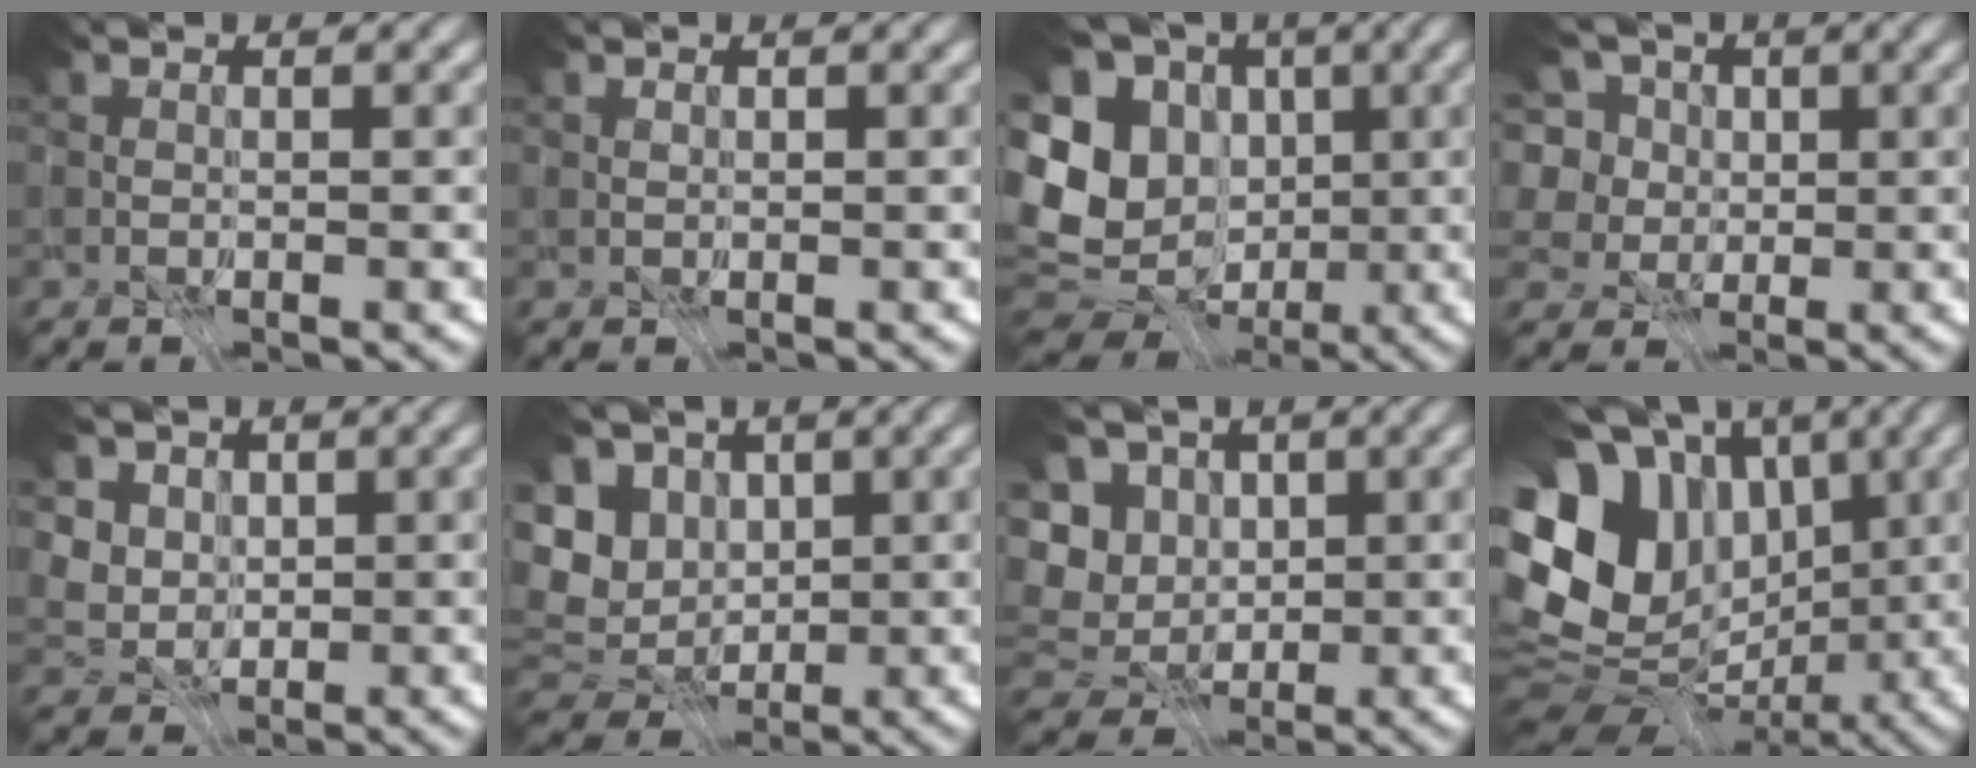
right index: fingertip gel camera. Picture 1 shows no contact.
{"total": 2.0, "force": [1.2, 1.3, 0.9], "torque": [-0.013, 0.006, 0.015]}
{"total": 12.6, "force": [-2.9, 10.1, 6.9], "torque": [-0.157, -0.001, -0.041]}
{"total": 5.7, "force": [1.9, 4.3, 3.2], "torque": [-0.078, 0.019, 0.004]}
{"total": 5.8, "force": [2.2, 4.5, 3.0], "torque": [-0.063, 0.004, 0.019]}
{"total": 8.2, "force": [0.1, 6.4, 5.0], "torque": [-0.097, 0.002, 0.000]}
{"total": 8.8, "force": [0.1, 7.6, 4.5], "torque": [-0.117, 0.008, -0.005]}
{"total": 10.9, "force": [0.1, 8.2, 7.1], "torque": [-0.143, 0.009, 0.028]}